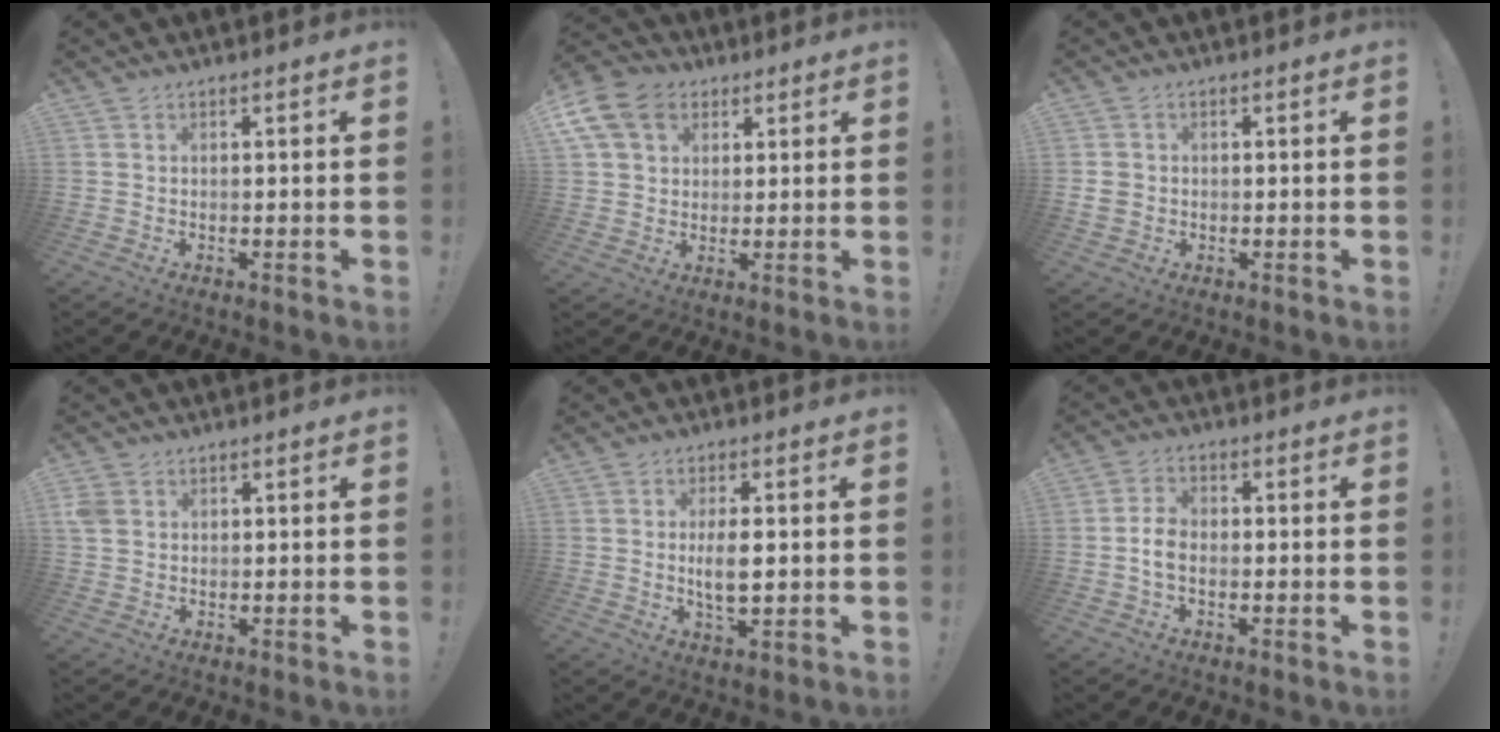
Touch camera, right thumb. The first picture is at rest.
{"total": 13.1, "force": [5.4, 10.0, 6.6], "torque": [-0.123, -0.020, 0.108]}
{"total": 3.0, "force": [-0.1, 2.7, 1.3], "torque": [-0.029, 0.003, 0.000]}
{"total": 3.6, "force": [1.2, 2.8, 1.9], "torque": [-0.031, 0.003, 0.026]}
{"total": 6.5, "force": [0.0, 2.6, 6.0], "torque": [-0.104, -0.007, -0.006]}
{"total": 5.3, "force": [-1.0, 3.2, 4.1], "torque": [-0.079, 0.009, -0.019]}